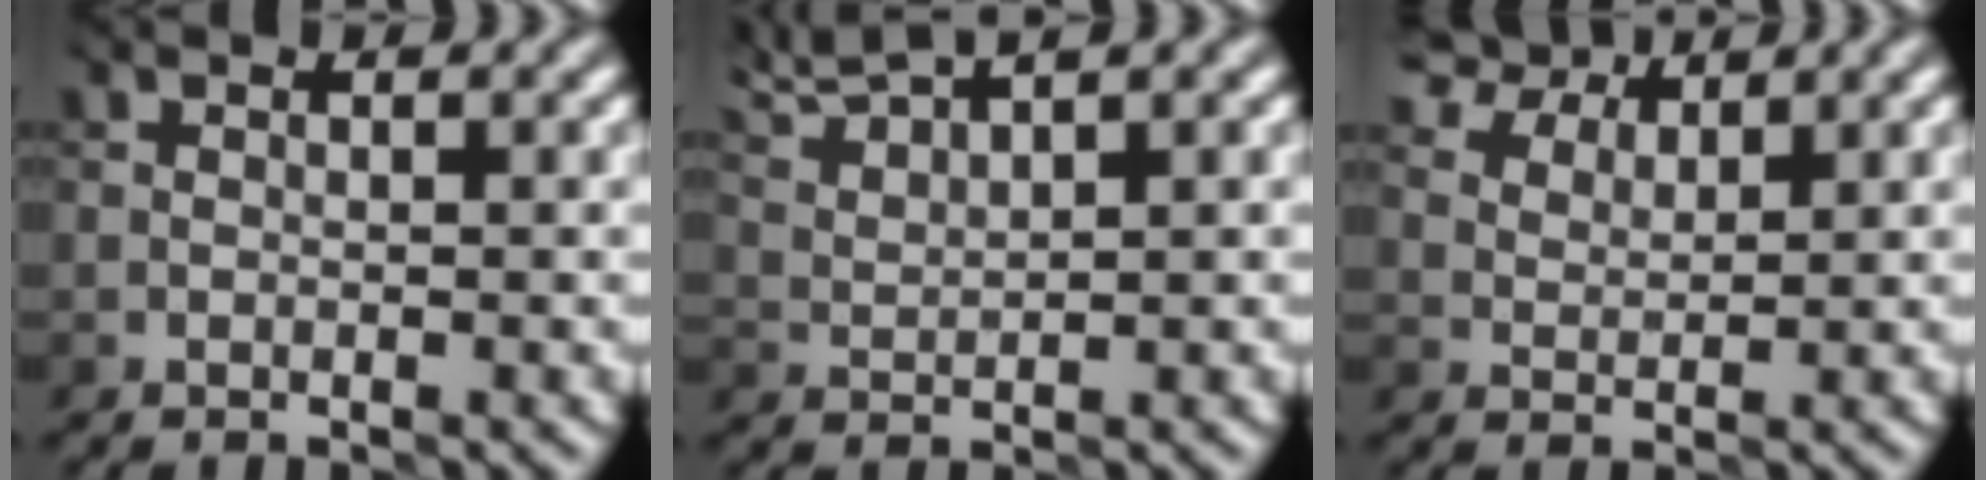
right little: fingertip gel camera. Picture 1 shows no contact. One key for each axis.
{"total": 3.7, "fx": 3.5, "fy": -0.1, "fz": 1.4, "tx": -0.046, "ty": 0.013, "tz": 0.078}
{"total": 6.7, "fx": 5.7, "fy": 2.6, "fz": 2.3, "tx": -0.071, "ty": 0.002, "tz": 0.111}